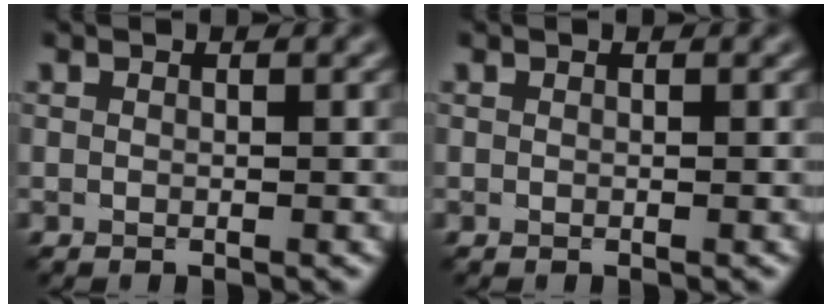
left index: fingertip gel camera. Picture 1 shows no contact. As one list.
[{"total": 0.0}]